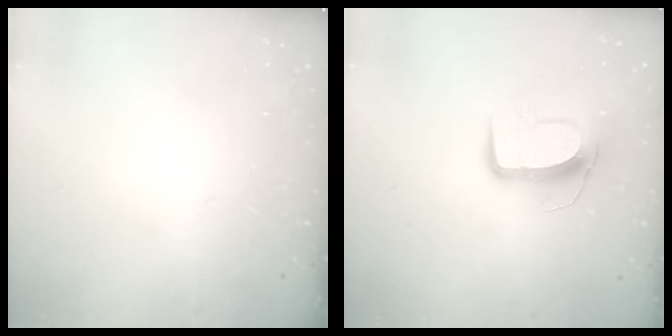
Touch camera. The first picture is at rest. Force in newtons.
{"total": 9.8, "press": 9.7, "slide": 0.7}